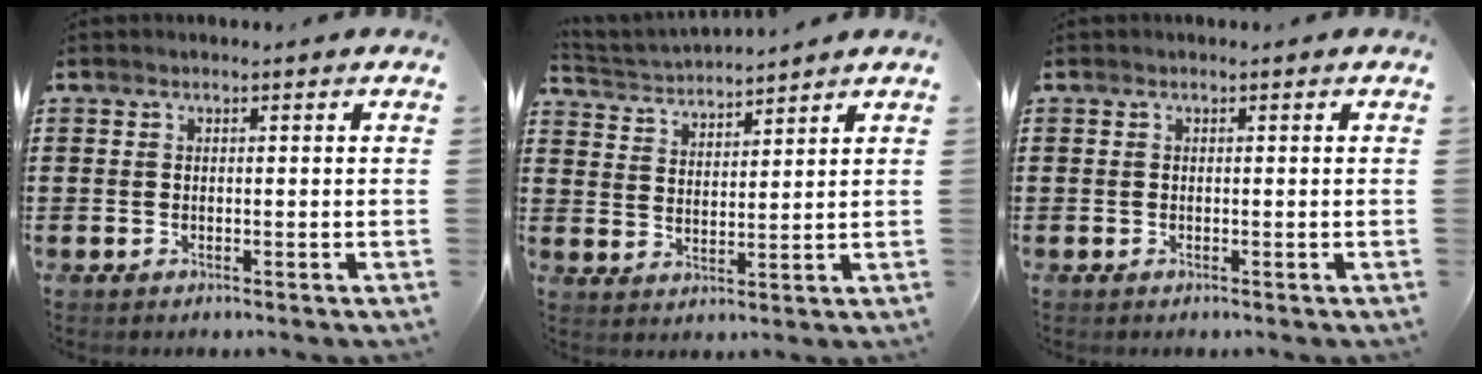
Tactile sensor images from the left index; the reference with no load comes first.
{"total": 3.2, "force": [3.2, 0.1, 0.0], "torque": [-0.017, -0.017, 0.055]}
{"total": 0.0}